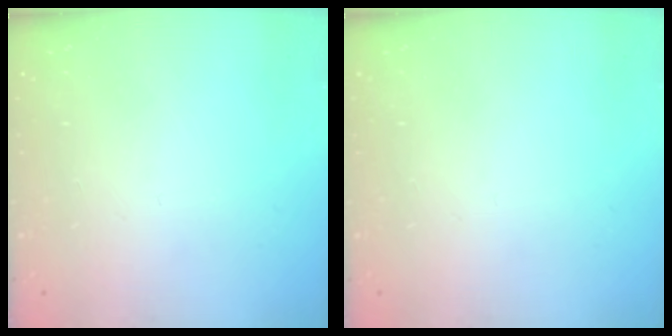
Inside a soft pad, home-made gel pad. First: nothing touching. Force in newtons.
{"total": 0.0}